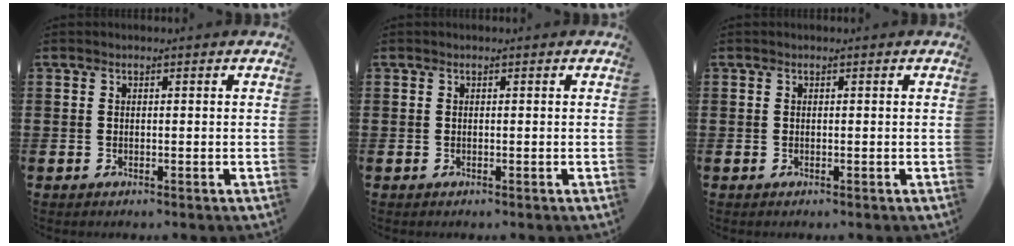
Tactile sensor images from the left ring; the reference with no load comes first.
{"total": 0.0}
{"total": 0.0}